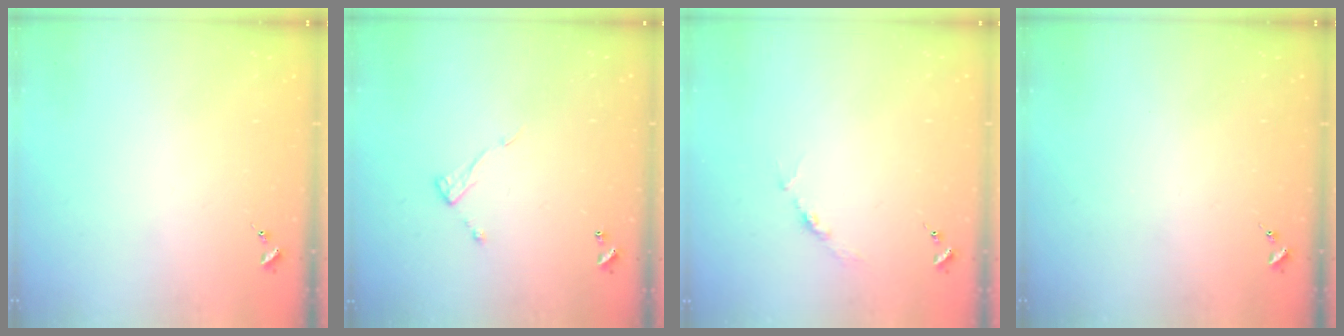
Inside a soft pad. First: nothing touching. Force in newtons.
{"total": 6.4, "press": 6.4, "slide": 0.2}
{"total": 3.7, "press": 3.7, "slide": 0.5}
{"total": 0.0}